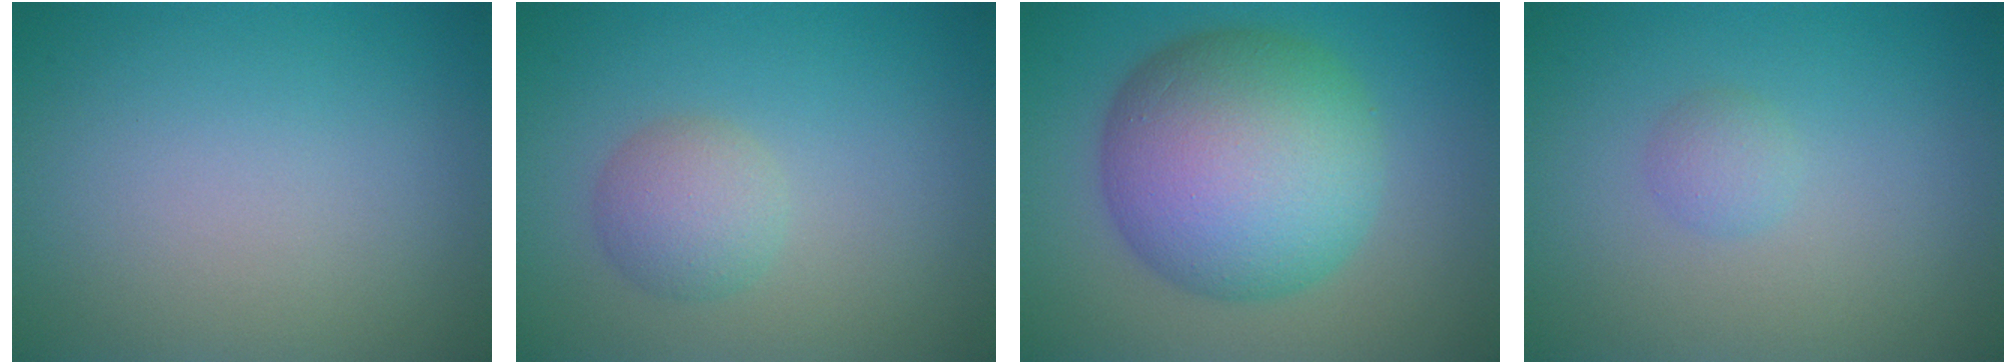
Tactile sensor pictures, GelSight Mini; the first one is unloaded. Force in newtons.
{"total": 2.7, "press": 2.7, "slide": 0.1}
{"total": 12.4, "press": 12.4, "slide": 0.2}
{"total": 1.2, "press": 1.2, "slide": 0.0}